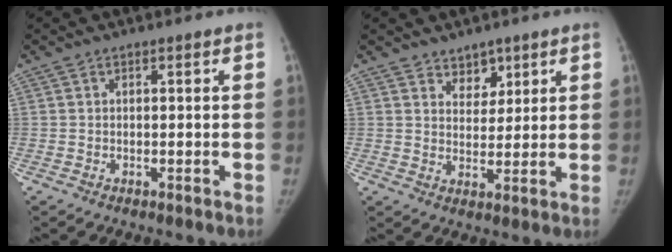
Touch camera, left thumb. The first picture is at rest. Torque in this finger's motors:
{"motor_torque": [-0.07, 0.02, -0.03, 0.12, -0.04]}